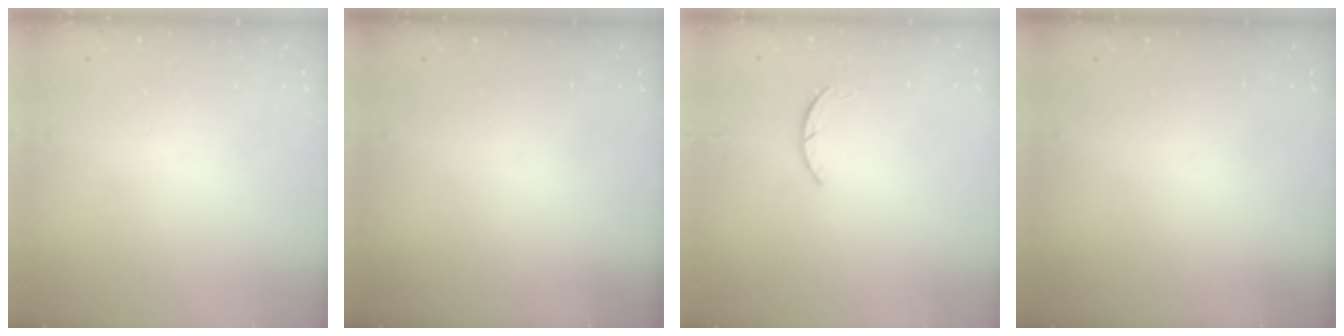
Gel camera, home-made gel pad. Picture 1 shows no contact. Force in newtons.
{"total": 0.0}
{"total": 1.9, "press": 1.9, "slide": 0.3}
{"total": 0.0}